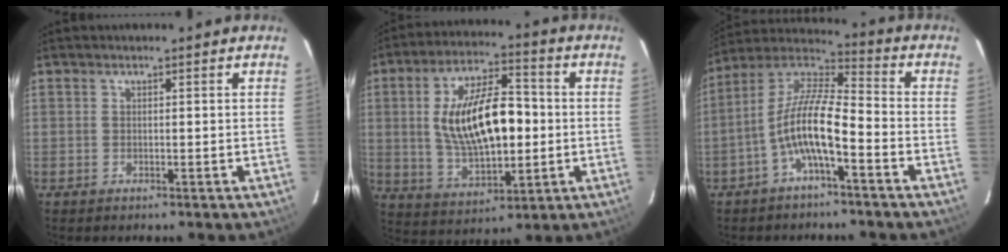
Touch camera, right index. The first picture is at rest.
{"total": 17.2, "force": [0.5, 7.8, 15.3], "torque": [-0.281, 0.010, 0.023]}
{"total": 11.1, "force": [-4.6, 2.6, 9.8], "torque": [-0.199, 0.008, -0.091]}